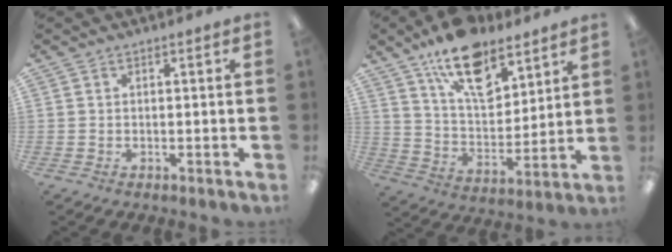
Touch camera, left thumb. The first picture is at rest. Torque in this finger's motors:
{"motor_torque": [0.67, 0.23, 1.52, -1.25, 0.19]}